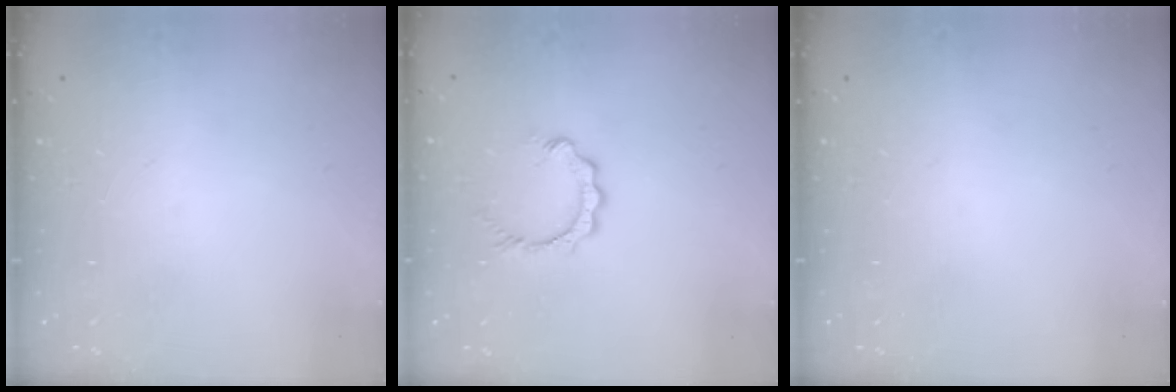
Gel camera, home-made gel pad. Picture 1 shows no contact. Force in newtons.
{"total": 2.6, "press": 2.6, "slide": 0.3}
{"total": 0.0}